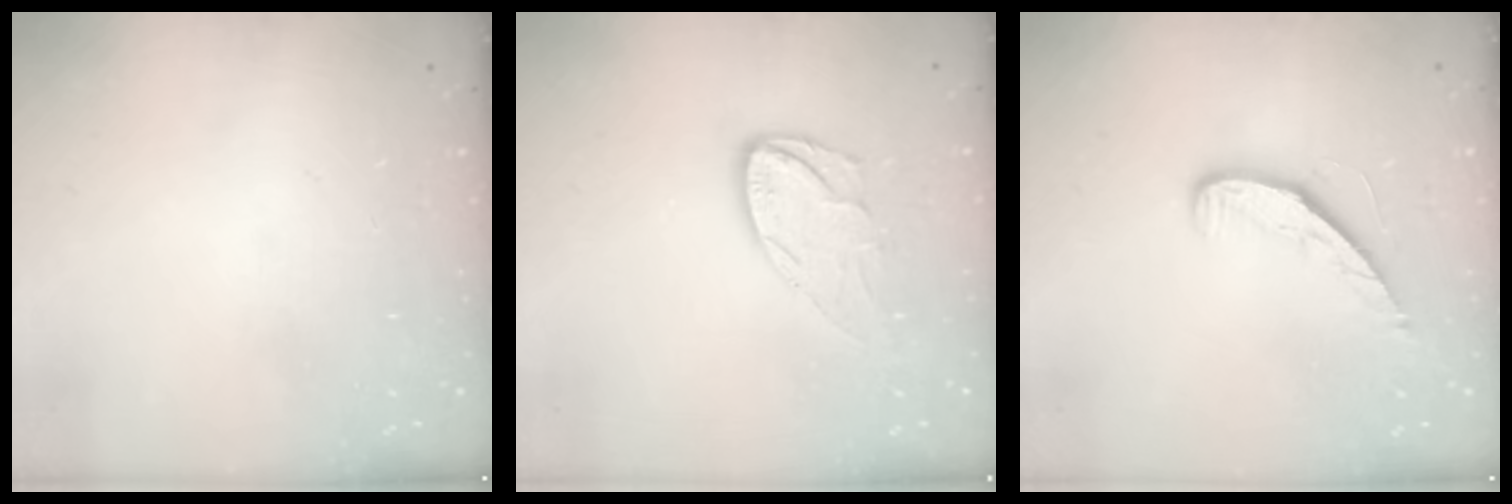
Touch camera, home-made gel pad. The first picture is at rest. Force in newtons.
{"total": 9.3, "press": 9.3, "slide": 0.5}
{"total": 7.0, "press": 7.0, "slide": 0.7}